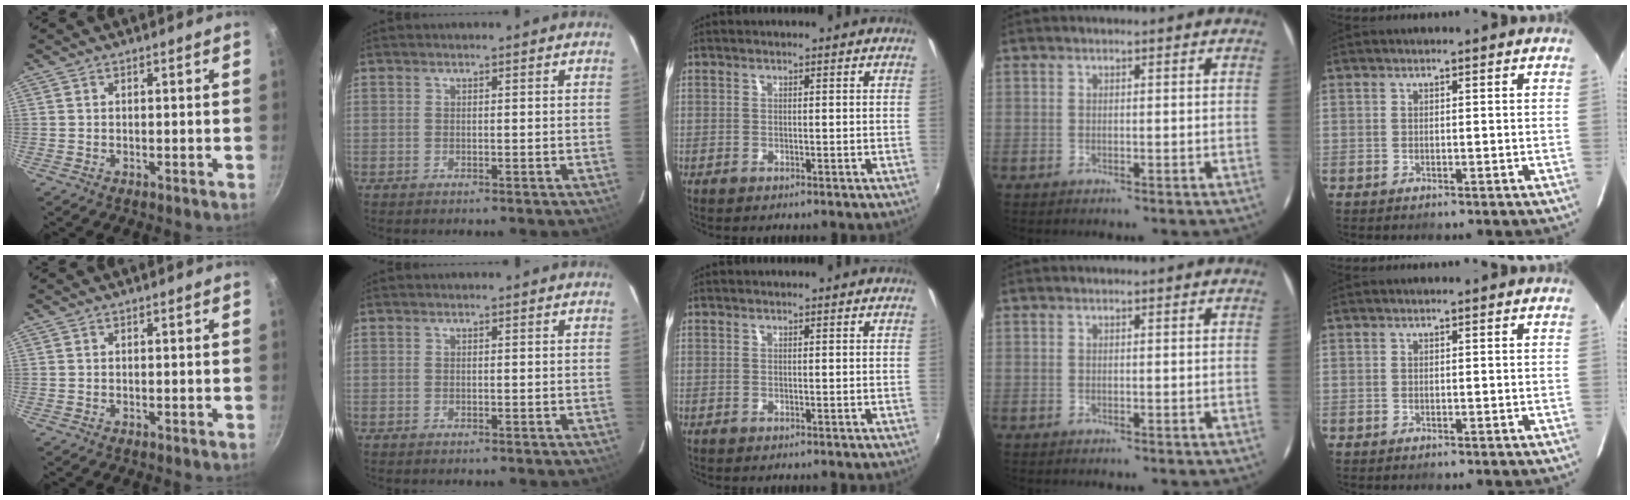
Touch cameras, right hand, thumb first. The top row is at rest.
{}